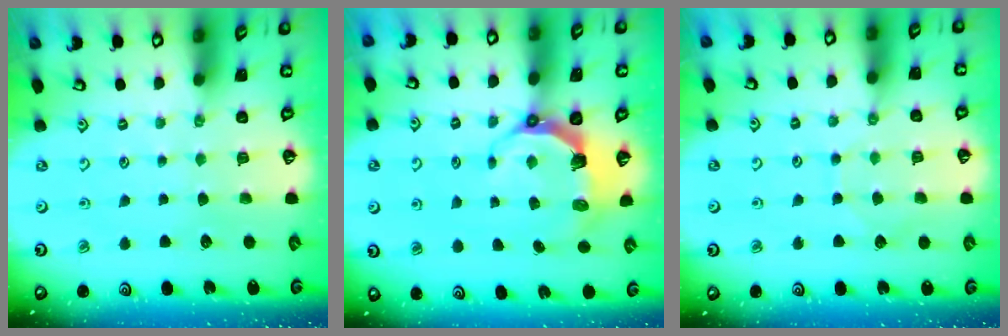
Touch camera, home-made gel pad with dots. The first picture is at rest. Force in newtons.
{"total": 6.5, "press": 4.9, "slide": 4.2}
{"total": 6.1, "press": 6.1, "slide": 0.6}